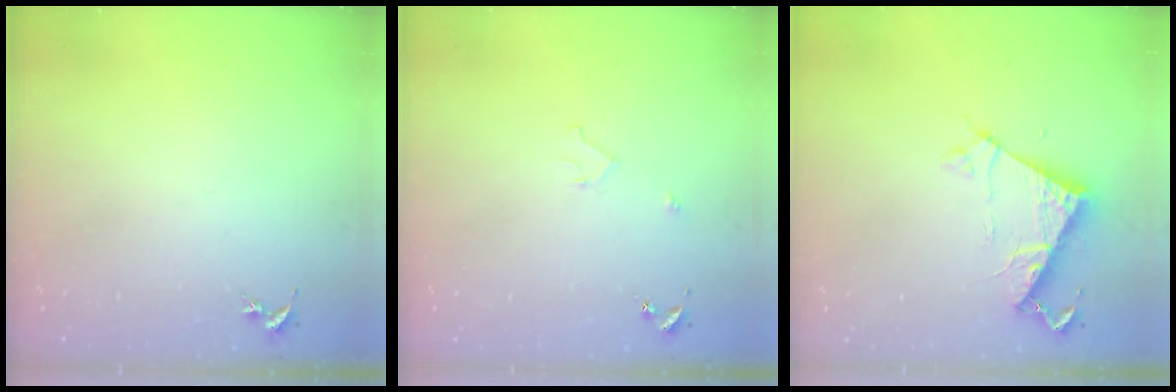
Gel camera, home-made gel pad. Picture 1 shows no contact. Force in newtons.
{"total": 1.8, "press": 1.7, "slide": 0.2}
{"total": 6.4, "press": 6.4, "slide": 0.4}